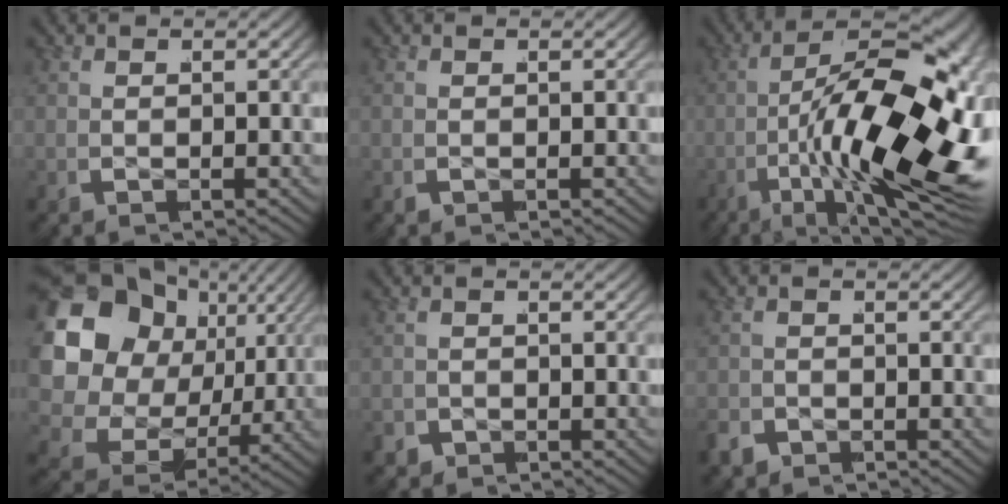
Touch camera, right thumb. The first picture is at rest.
{"total": 0.0}
{"total": 21.4, "force": [-3.1, 10.8, 18.2], "torque": [-0.307, -0.048, -0.027]}
{"total": 16.7, "force": [0.5, 12.8, 10.8], "torque": [-0.248, -0.010, 0.006]}
{"total": 1.1, "force": [-0.8, 0.7, 0.0], "torque": [0.005, 0.003, -0.016]}
{"total": 1.5, "force": [-1.2, 1.0, 0.0], "torque": [0.003, 0.006, -0.026]}